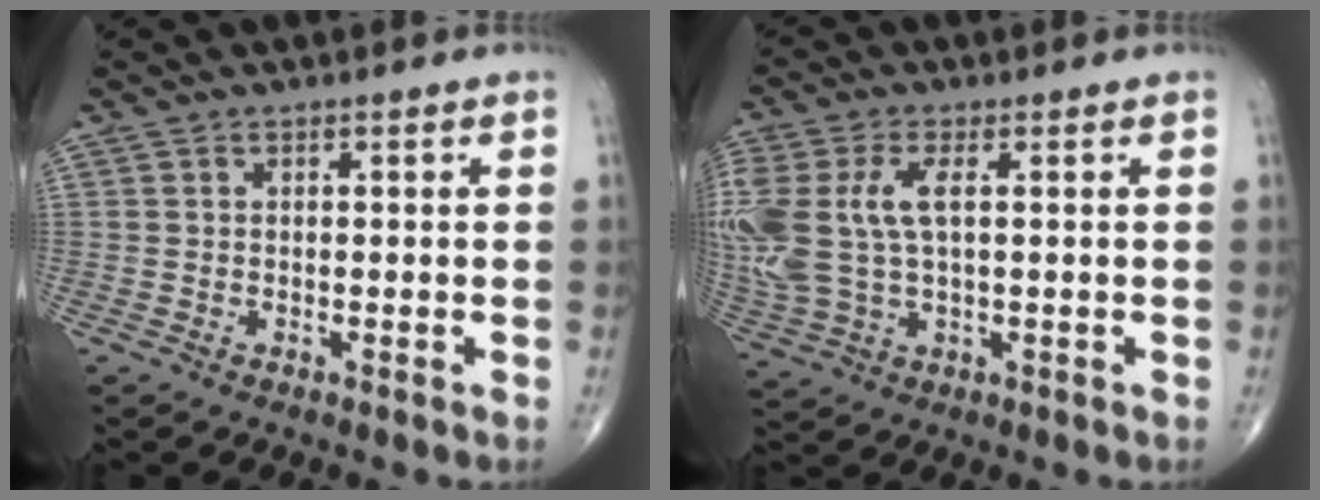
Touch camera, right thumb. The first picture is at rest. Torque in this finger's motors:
{"motor_torque": [0.30, 0.33, 1.33, 0.33, 0.20]}